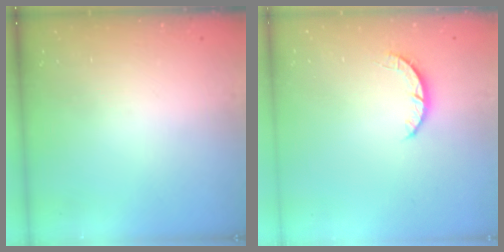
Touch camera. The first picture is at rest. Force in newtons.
{"total": 2.5, "press": 2.4, "slide": 0.4}